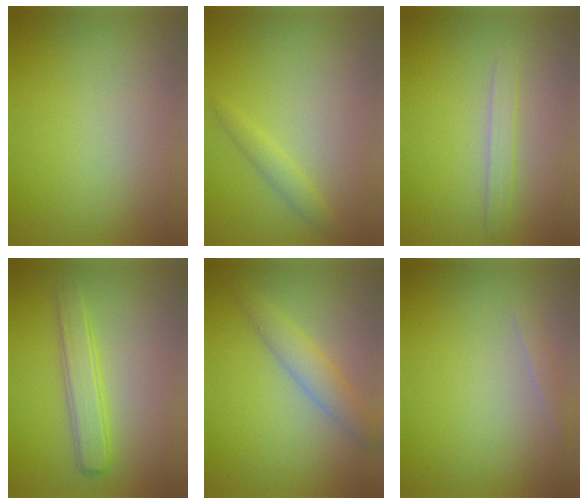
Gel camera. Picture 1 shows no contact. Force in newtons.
{"total": 1.5, "press": 1.5, "slide": 0.1}
{"total": 1.6, "press": 1.6, "slide": 0.0}
{"total": 2.9, "press": 2.9, "slide": 0.1}
{"total": 2.8, "press": 2.8, "slide": 0.1}
{"total": 0.9, "press": 0.9, "slide": 0.0}